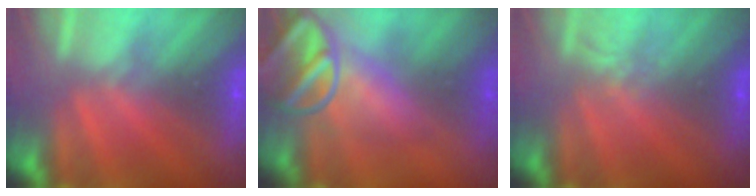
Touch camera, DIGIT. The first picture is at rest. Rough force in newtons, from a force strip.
{"total": 6.7}
{"total": 1.8}